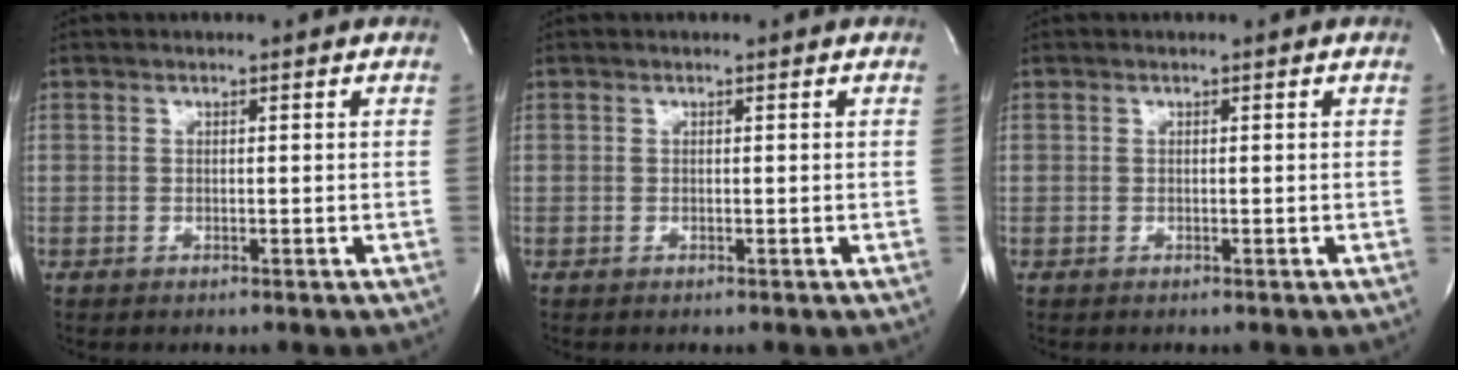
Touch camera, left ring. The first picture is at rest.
{"total": 0.0}
{"total": 0.0}